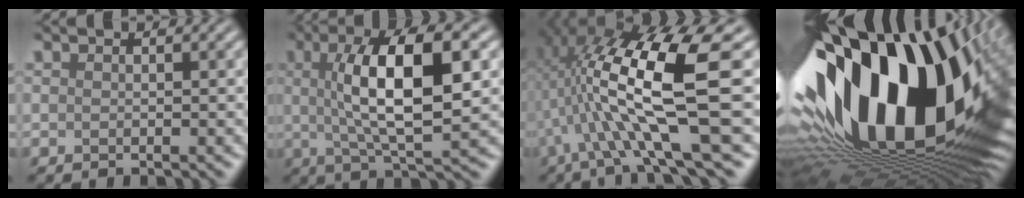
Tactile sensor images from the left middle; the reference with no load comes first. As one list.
[{"total": 9.3, "force": [1.7, 2.6, 8.8], "torque": [-0.138, 0.017, 0.040]}, {"total": 11.6, "force": [0.6, 2.4, 11.3], "torque": [-0.206, 0.007, 0.029]}, {"total": 20.5, "force": [3.4, 10.8, 17.1], "torque": [-0.302, 0.001, 0.066]}]